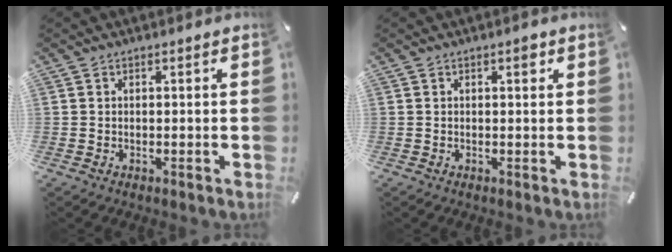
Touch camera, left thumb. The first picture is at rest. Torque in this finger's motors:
{"motor_torque": [0.15, 0.12, -0.02, -0.01, 0.07]}